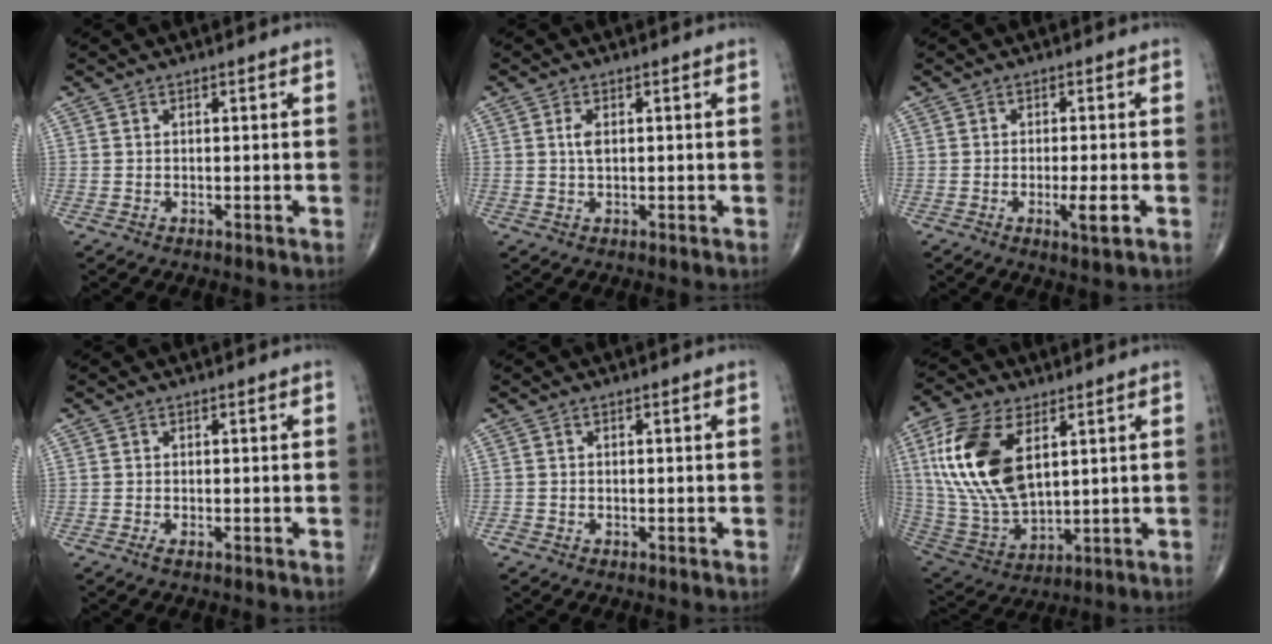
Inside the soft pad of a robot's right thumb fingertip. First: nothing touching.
{"total": 2.1, "force": [0.4, 1.1, 1.8], "torque": [-0.035, 0.000, 0.008]}
{"total": 3.8, "force": [-1.2, 0.6, 3.6], "torque": [-0.062, -0.007, -0.022]}
{"total": 0.7, "force": [-0.4, 0.1, 0.6], "torque": [-0.021, -0.004, -0.012]}
{"total": 0.6, "force": [-0.4, 0.5, 0.2], "torque": [-0.002, 0.001, -0.011]}
{"total": 19.8, "force": [6.0, 10.5, 15.7], "torque": [-0.319, -0.022, 0.119]}